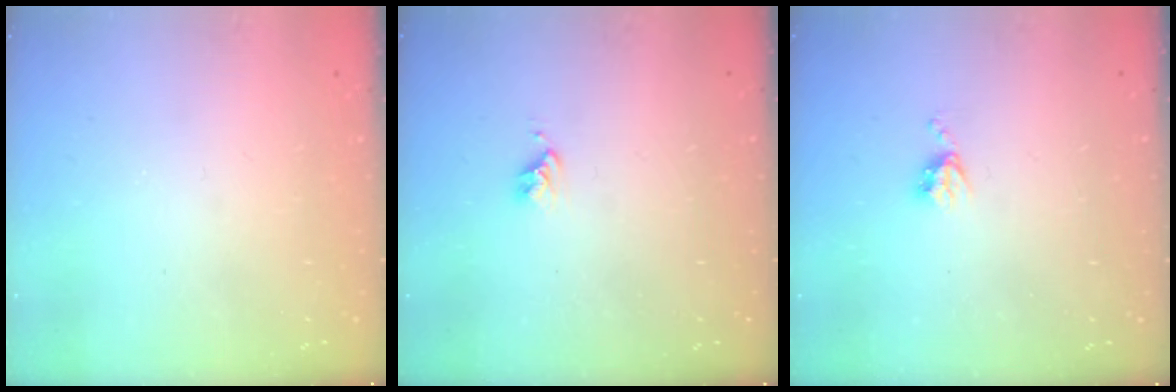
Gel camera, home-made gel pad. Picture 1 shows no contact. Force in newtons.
{"total": 2.7, "press": 2.7, "slide": 0.4}
{"total": 4.3, "press": 4.2, "slide": 0.6}